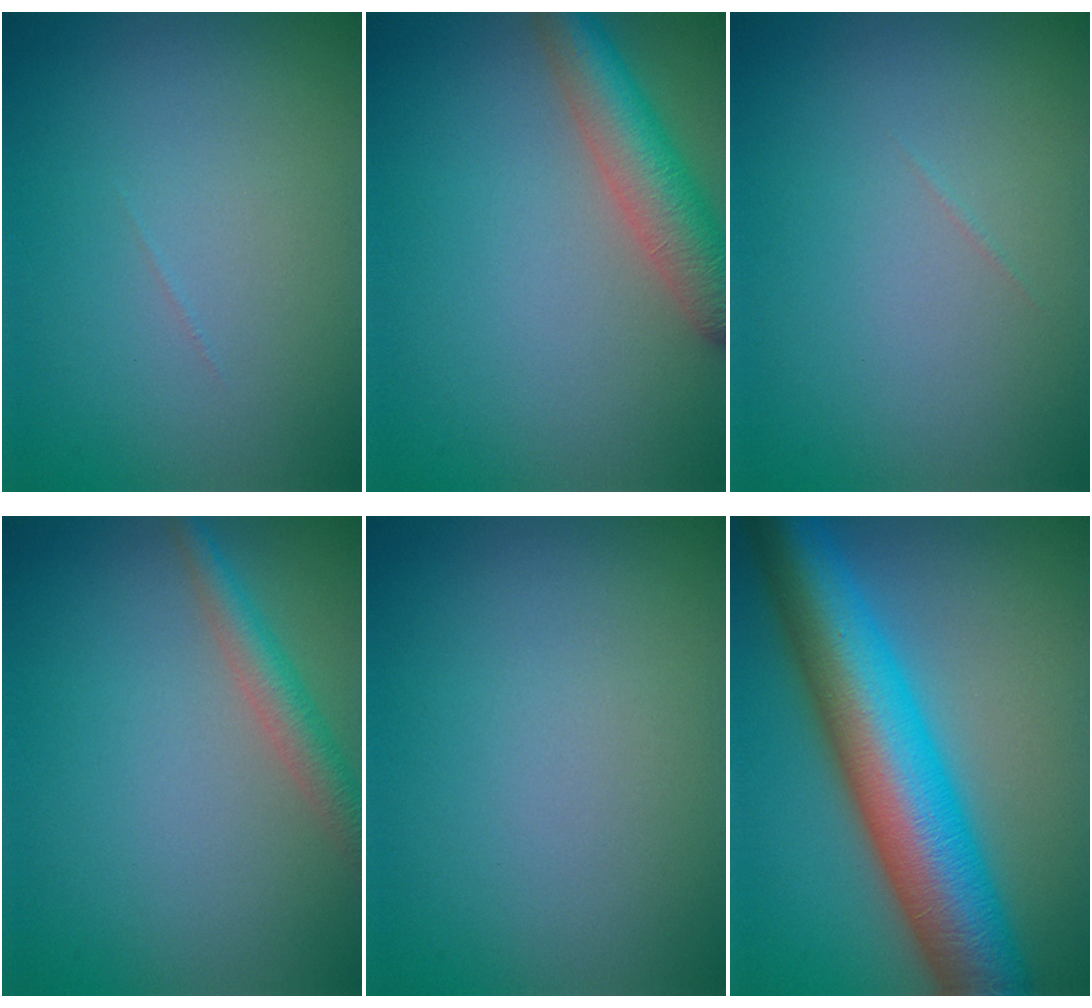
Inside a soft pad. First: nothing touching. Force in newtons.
{"total": 5.3, "press": 5.3, "slide": 0.3}
{"total": 0.0}
{"total": 2.9, "press": 2.9, "slide": 0.1}
{"total": 0.0}
{"total": 12.8, "press": 12.8, "slide": 0.1}